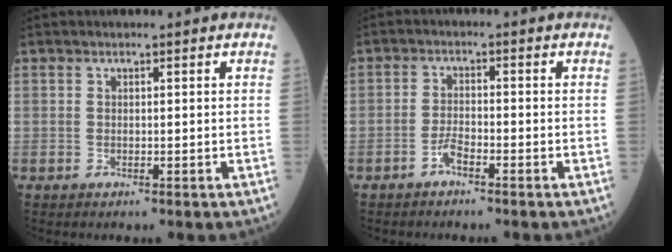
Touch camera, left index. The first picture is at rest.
{"total": 2.3, "force": [-1.8, 0.4, 1.5], "torque": [-0.031, 0.000, -0.035]}